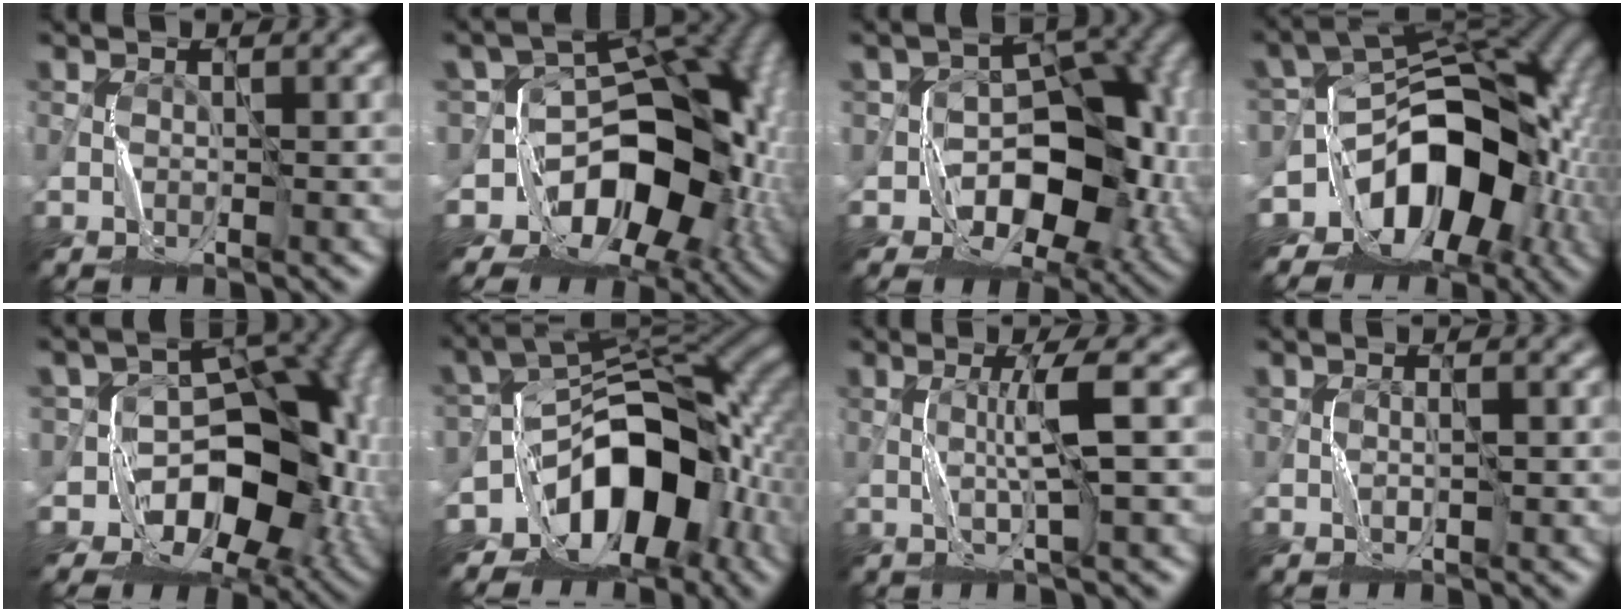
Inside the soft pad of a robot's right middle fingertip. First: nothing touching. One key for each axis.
{"total": 12.7, "fx": -4.1, "fy": 9.1, "fz": 7.7, "tx": -0.072, "ty": -0.003, "tz": -0.076}
{"total": 10.4, "fx": -2.6, "fy": 7.5, "fz": 6.8, "tx": -0.068, "ty": -0.006, "tz": -0.045}
{"total": 13.3, "fx": -5.2, "fy": 8.7, "fz": 8.6, "tx": -0.100, "ty": 0.000, "tz": -0.096}
{"total": 11.4, "fx": -3.0, "fy": 8.6, "fz": 6.9, "tx": -0.062, "ty": -0.002, "tz": -0.051}
{"total": 12.4, "fx": -6.0, "fy": 7.7, "fz": 7.6, "tx": -0.084, "ty": 0.006, "tz": -0.111}
{"total": 2.9, "fx": 0.5, "fy": -0.2, "fz": 2.9, "tx": -0.053, "ty": 0.000, "tz": 0.009}
{"total": 0.6, "fx": -0.1, "fy": 0.2, "fz": 0.5, "tx": -0.007, "ty": 0.001, "tz": -0.002}